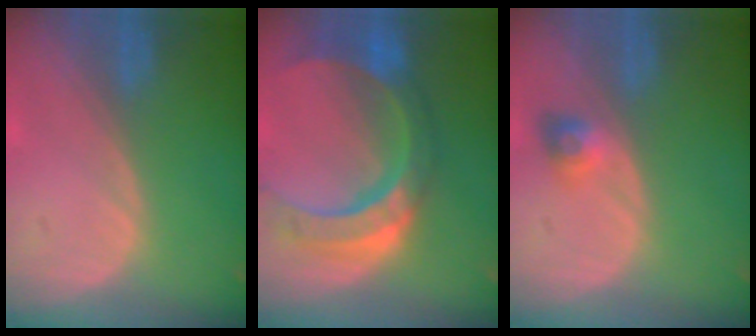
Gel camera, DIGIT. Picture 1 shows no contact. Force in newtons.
{"total": 11.2, "press": 9.4, "slide": 6.0}
{"total": 2.9, "press": 2.7, "slide": 1.2}